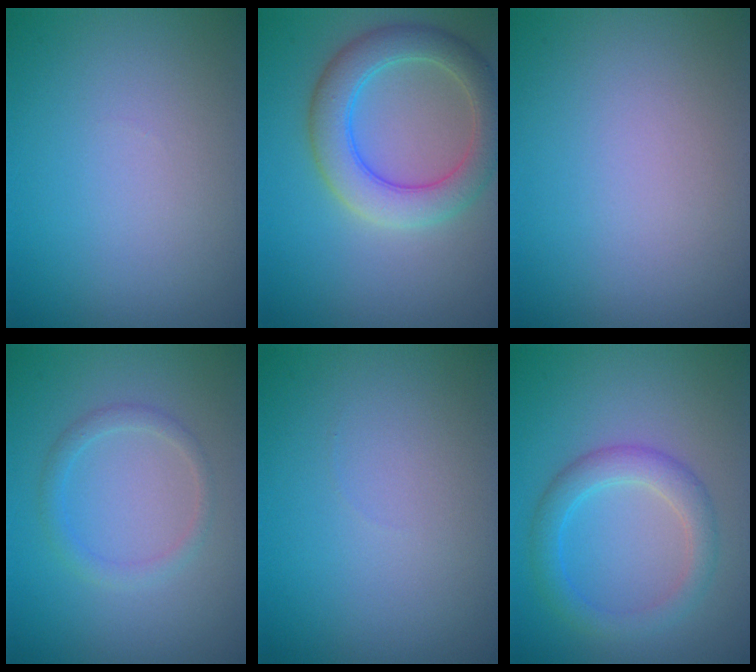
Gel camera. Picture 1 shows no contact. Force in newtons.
{"total": 5.3, "press": 5.3, "slide": 0.3}
{"total": 0.0}
{"total": 1.6, "press": 1.6, "slide": 0.0}
{"total": 0.0}
{"total": 3.2, "press": 3.2, "slide": 0.1}